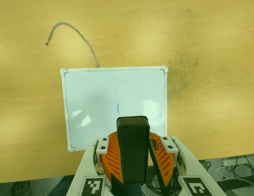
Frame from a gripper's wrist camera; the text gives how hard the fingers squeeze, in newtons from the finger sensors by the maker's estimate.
{"total": 7.9, "left": 8.6, "right": 7.3}